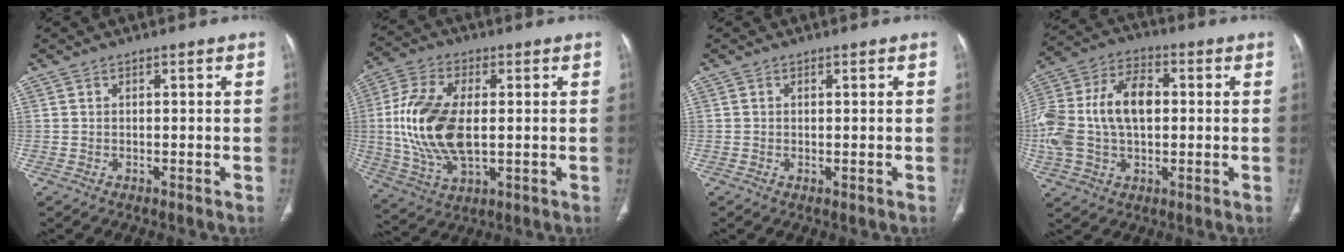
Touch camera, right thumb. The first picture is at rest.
{"total": 16.5, "force": [0.5, 8.7, 14.0], "torque": [-0.297, -0.005, 0.012]}
{"total": 0.5, "force": [-0.1, 0.2, 0.5], "torque": [-0.014, -0.004, 0.001]}
{"total": 18.7, "force": [0.7, 11.7, 14.5], "torque": [-0.312, 0.028, 0.011]}